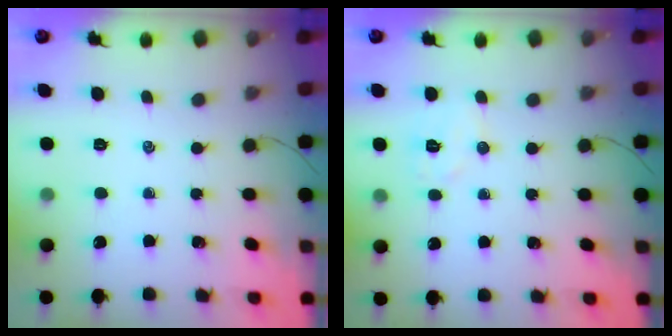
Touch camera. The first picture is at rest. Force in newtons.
{"total": 5.8, "press": 5.7, "slide": 1.1}